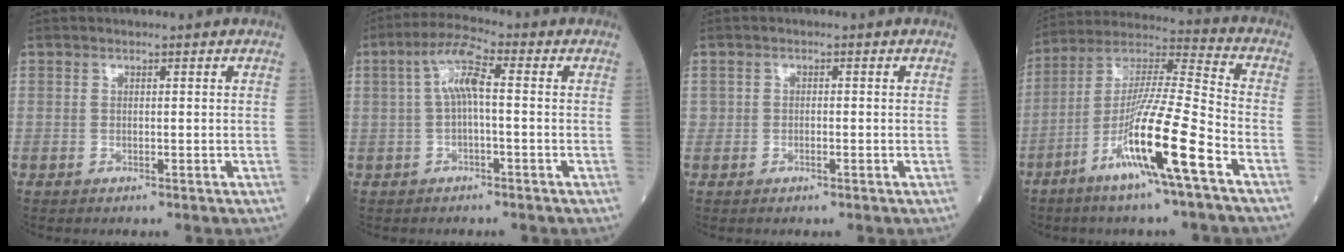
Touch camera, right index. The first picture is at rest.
{"total": 5.9, "force": [0.5, 1.0, 5.8], "torque": [-0.113, 0.020, 0.009]}
{"total": 0.7, "force": [-0.3, 0.0, 0.6], "torque": [-0.013, 0.002, -0.003]}
{"total": 15.5, "force": [-7.1, -0.5, 13.8], "torque": [-0.268, -0.014, -0.133]}